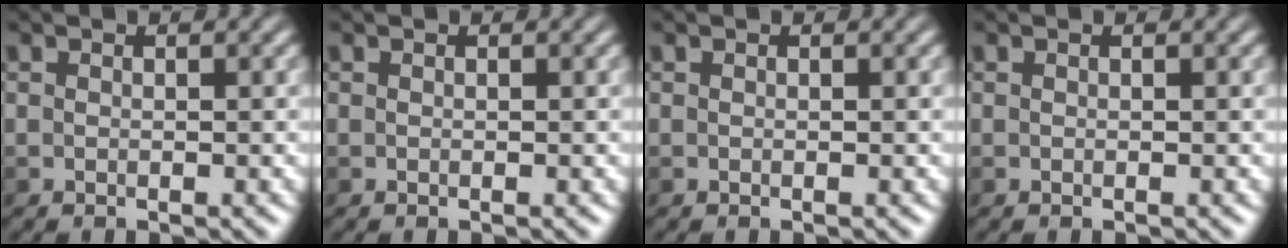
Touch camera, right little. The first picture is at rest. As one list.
[{"total": 0.0}, {"total": 0.0}, {"total": 0.0}]